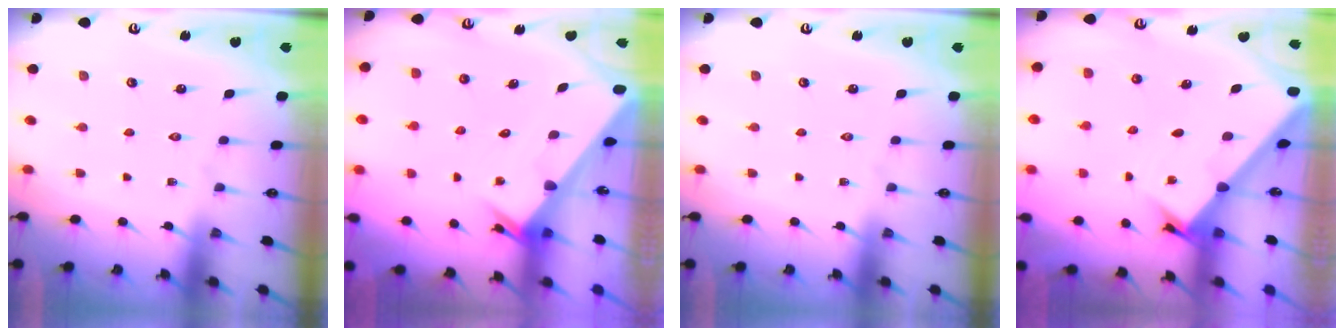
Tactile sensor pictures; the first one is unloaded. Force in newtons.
{"total": 3.3, "press": 3.3, "slide": 0.3}
{"total": 0.0}
{"total": 3.8, "press": 3.8, "slide": 0.4}